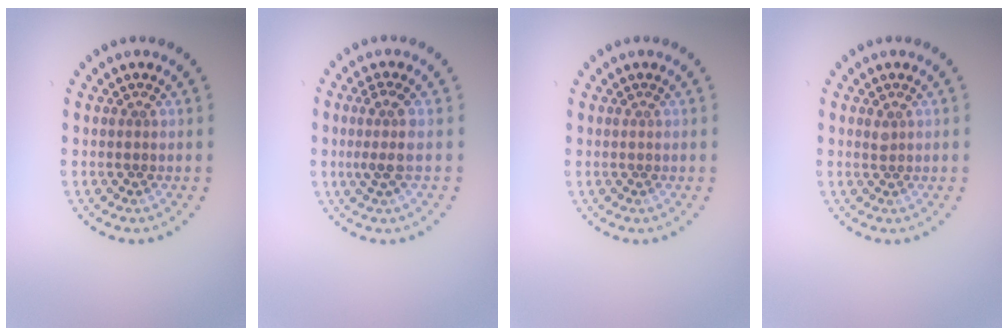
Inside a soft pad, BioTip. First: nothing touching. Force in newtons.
{"total": 2.2, "press": 1.7, "slide": 1.4}
{"total": 0.0}
{"total": 0.6, "press": 0.5, "slide": 0.4}